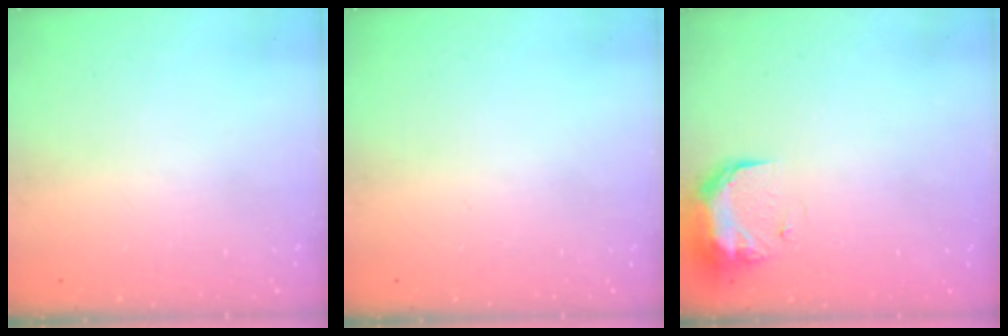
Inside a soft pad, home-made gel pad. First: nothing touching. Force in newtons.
{"total": 0.0}
{"total": 17.8, "press": 11.5, "slide": 13.6}